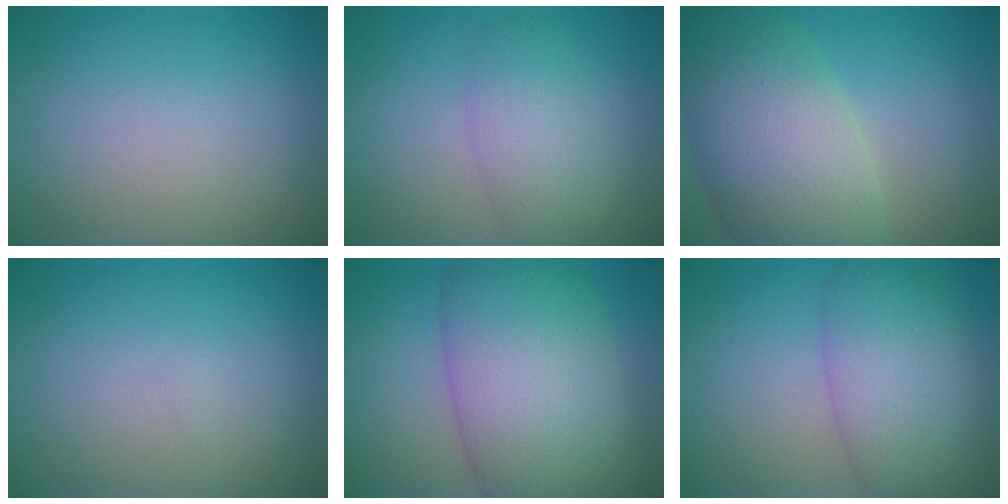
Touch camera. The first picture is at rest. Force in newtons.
{"total": 3.8, "press": 3.8, "slide": 0.1}
{"total": 10.0, "press": 10.0, "slide": 0.6}
{"total": 0.0}
{"total": 12.1, "press": 12.0, "slide": 0.4}
{"total": 7.9, "press": 7.9, "slide": 0.3}